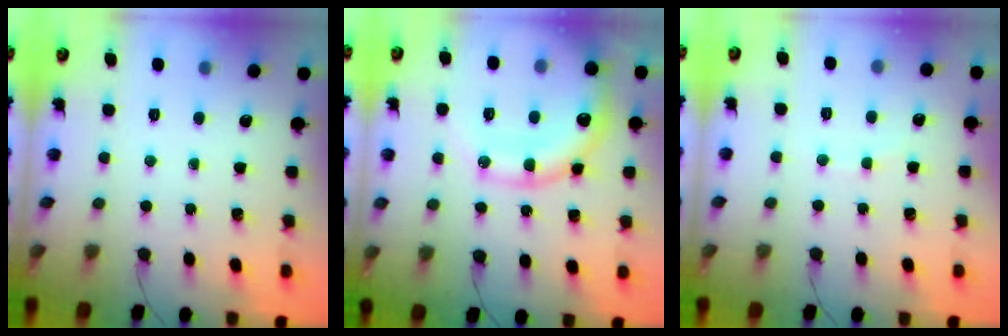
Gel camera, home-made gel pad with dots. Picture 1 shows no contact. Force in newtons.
{"total": 20.2, "press": 19.9, "slide": 3.5}
{"total": 3.4, "press": 3.3, "slide": 0.9}